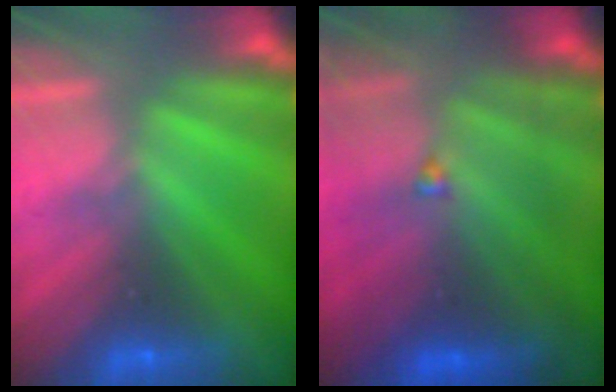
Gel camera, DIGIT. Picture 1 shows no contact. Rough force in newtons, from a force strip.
{"total": 10.6}